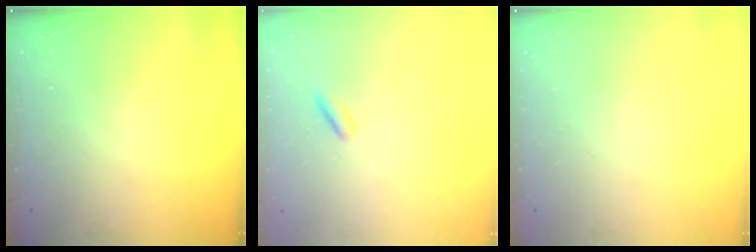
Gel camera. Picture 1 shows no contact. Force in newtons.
{"total": 2.2, "press": 2.2, "slide": 0.3}
{"total": 0.0}